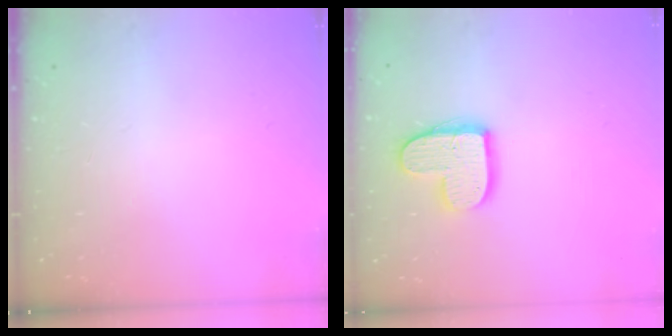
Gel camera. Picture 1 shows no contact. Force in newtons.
{"total": 12.9, "press": 12.9, "slide": 0.9}